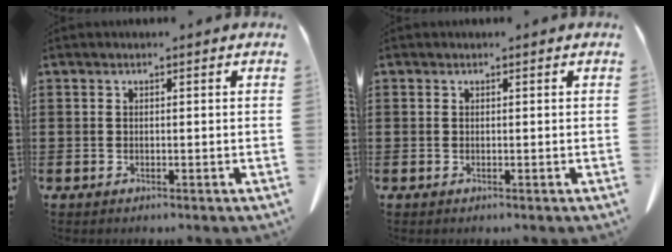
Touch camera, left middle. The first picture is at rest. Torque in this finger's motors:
{"motor_torque": [-0.07, -0.08, 0.00, 0.01]}